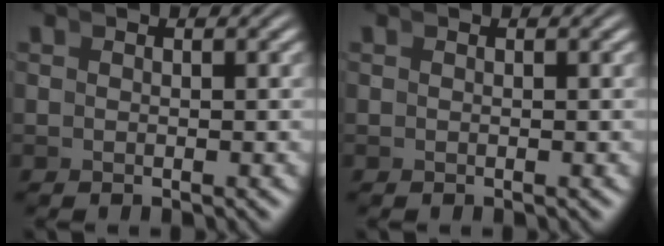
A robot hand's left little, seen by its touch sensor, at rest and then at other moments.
{"total": 0.0}